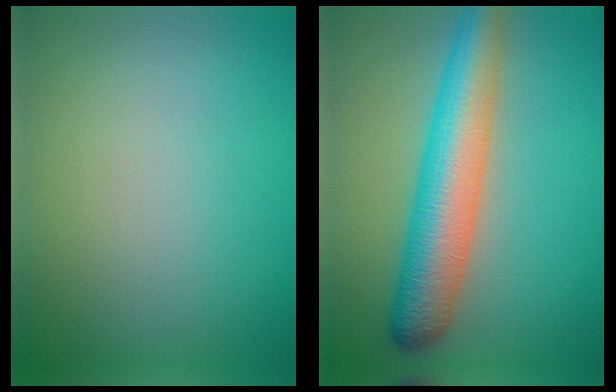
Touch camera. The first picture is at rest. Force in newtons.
{"total": 7.6, "press": 7.5, "slide": 0.3}